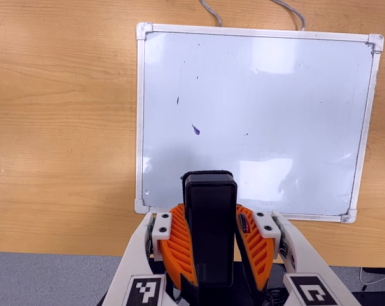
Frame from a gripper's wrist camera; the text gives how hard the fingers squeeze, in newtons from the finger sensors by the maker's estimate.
{"total": 9.9, "left": 8.4, "right": 11.4}